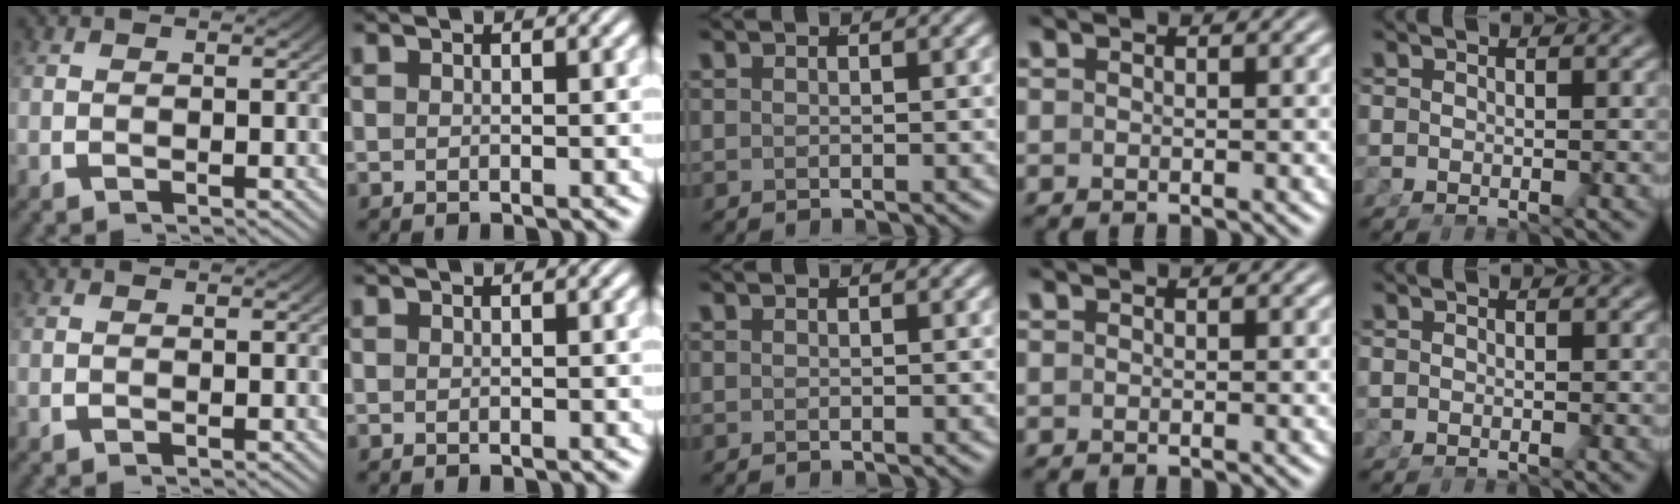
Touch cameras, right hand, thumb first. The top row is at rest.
{}